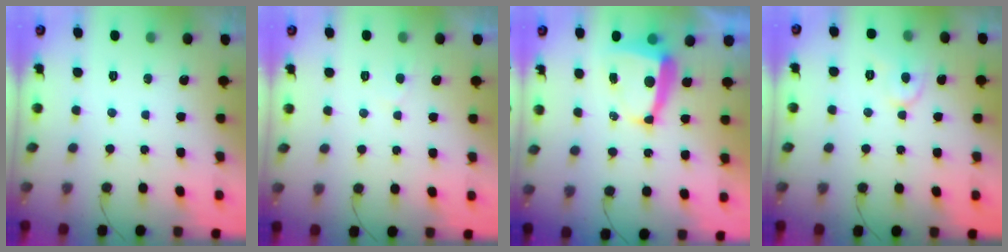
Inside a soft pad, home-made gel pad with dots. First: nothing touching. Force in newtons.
{"total": 4.0, "press": 4.0, "slide": 0.4}
{"total": 6.8, "press": 6.8, "slide": 0.6}
{"total": 6.0, "press": 6.0, "slide": 0.6}